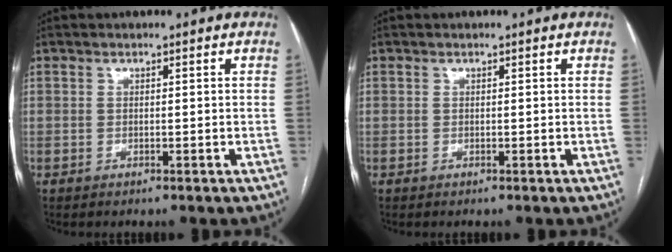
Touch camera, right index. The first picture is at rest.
{"total": 0.0}